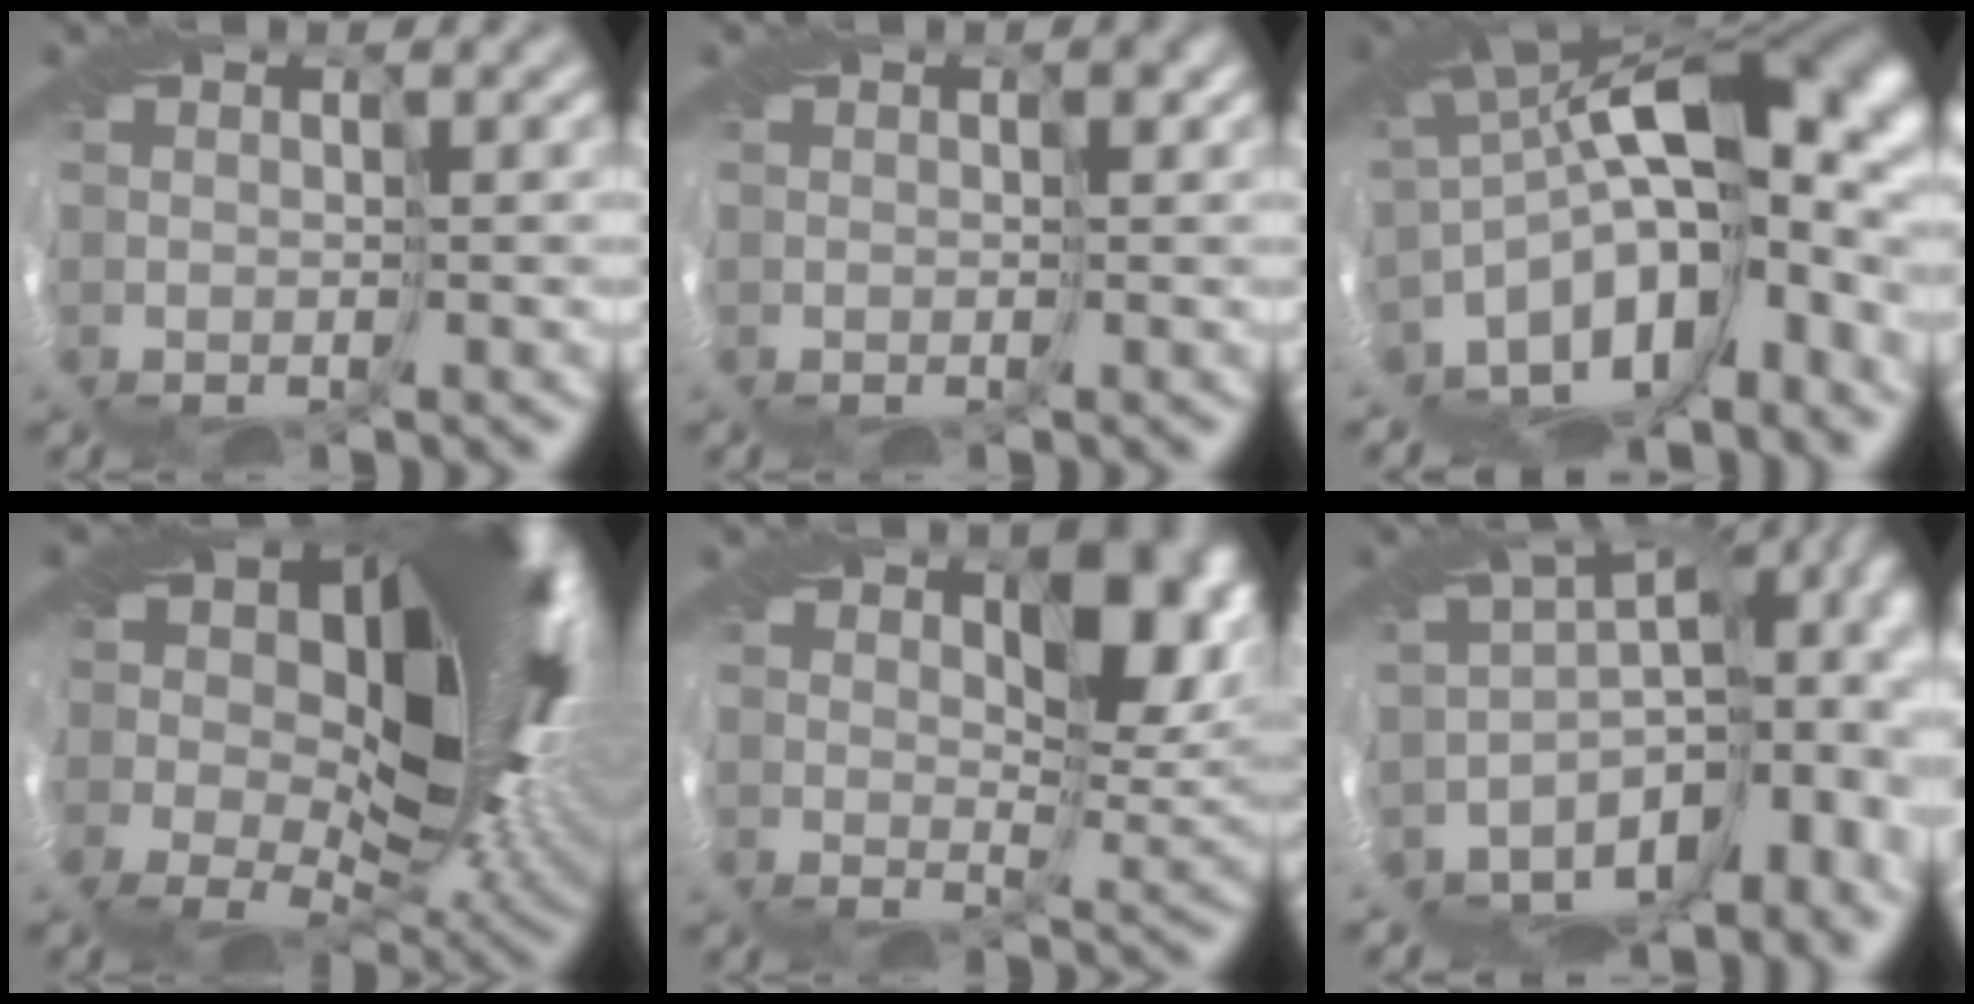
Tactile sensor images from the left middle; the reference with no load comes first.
{"total": 1.3, "force": [0.4, 0.8, 0.9], "torque": [-0.009, 0.003, 0.002]}
{"total": 16.8, "force": [-5.2, 8.0, 13.8], "torque": [-0.175, -0.019, -0.081]}
{"total": 20.0, "force": [5.4, 10.8, 15.9], "torque": [-0.253, 0.033, 0.081]}
{"total": 6.9, "force": [2.3, 3.7, 5.3], "torque": [-0.073, -0.005, 0.036]}
{"total": 13.7, "force": [-6.5, 7.6, 9.3], "torque": [-0.137, -0.024, -0.101]}